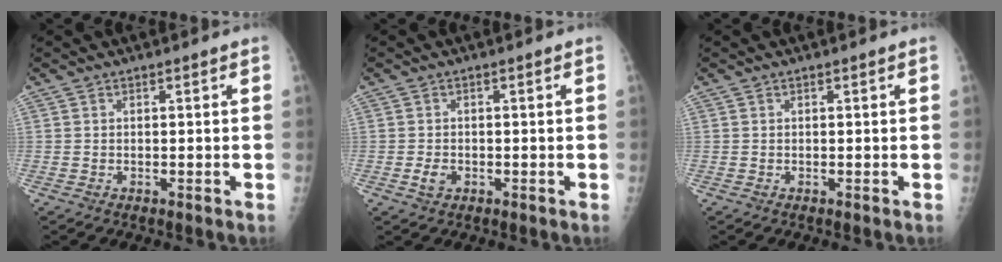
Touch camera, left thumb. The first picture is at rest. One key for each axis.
{"total": 1.9, "fx": -0.8, "fy": 1.5, "fz": 1.0, "tx": -0.016, "ty": 0.003, "tz": -0.013}
{"total": 0.0}